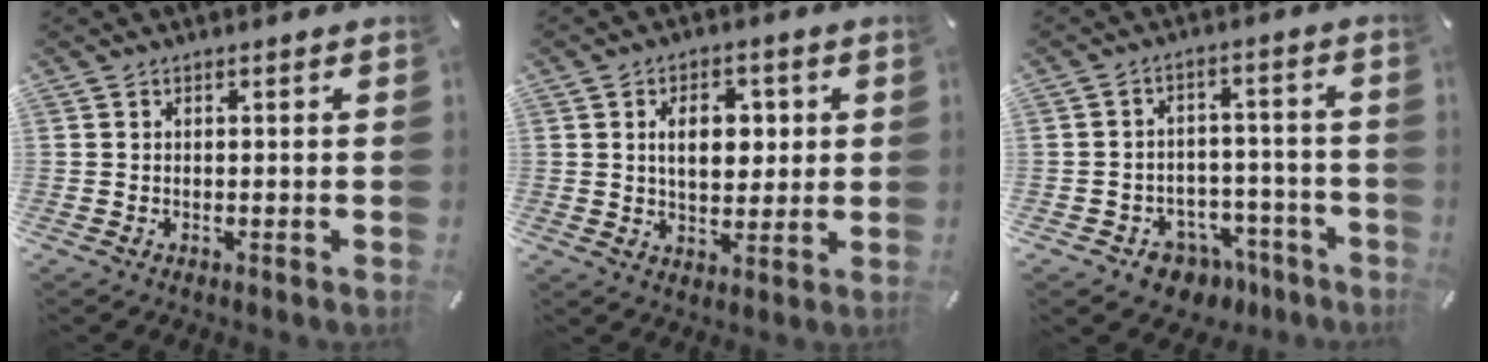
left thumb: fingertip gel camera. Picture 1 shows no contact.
{"total": 8.8, "force": [1.9, 6.0, 6.1], "torque": [-0.086, -0.002, 0.025]}
{"total": 5.8, "force": [-2.8, 5.0, 0.9], "torque": [-0.020, 0.017, -0.045]}